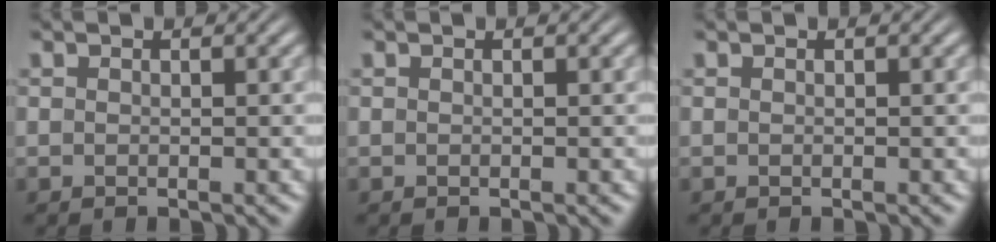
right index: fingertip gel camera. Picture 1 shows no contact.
{"total": 0.0}
{"total": 0.0}